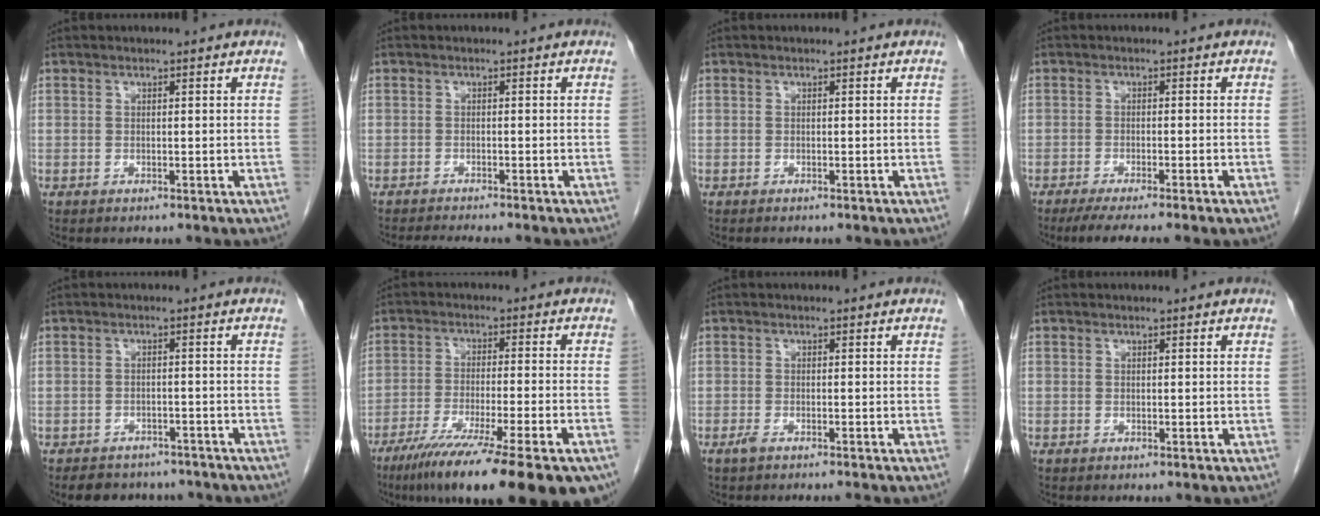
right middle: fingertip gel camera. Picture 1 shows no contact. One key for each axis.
{"total": 3.8, "fx": -3.5, "fy": -0.2, "fz": 1.5, "tx": -0.022, "ty": -0.010, "tz": -0.052}
{"total": 0.8, "fx": -0.6, "fy": 0.1, "fz": 0.4, "tx": -0.005, "ty": -0.001, "tz": -0.007}
{"total": 6.7, "fx": -5.2, "fy": -0.1, "fz": 4.2, "tx": -0.054, "ty": -0.014, "tz": -0.078}
{"total": 8.9, "fx": -7.7, "fy": 3.8, "fz": 2.2, "tx": -0.031, "ty": 0.005, "tz": -0.091}
{"total": 21.0, "fx": -15.0, "fy": 1.4, "fz": 14.6, "tx": -0.171, "ty": -0.047, "tz": -0.231}
{"total": 2.6, "fx": -2.1, "fy": 0.1, "fz": 1.5, "tx": -0.025, "ty": -0.004, "tz": -0.033}
{"total": 0.0}